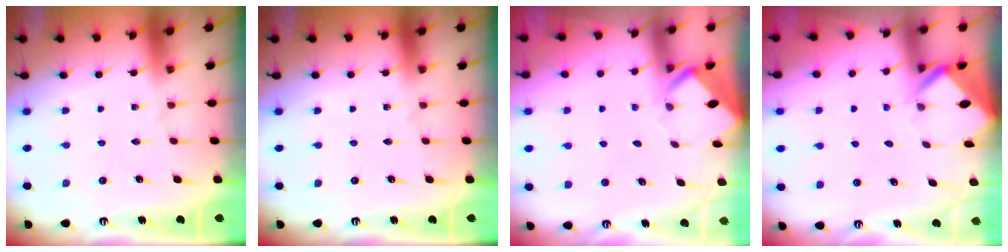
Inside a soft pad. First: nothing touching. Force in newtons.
{"total": 0.0}
{"total": 3.4, "press": 3.4, "slide": 0.2}
{"total": 2.7, "press": 2.7, "slide": 0.2}